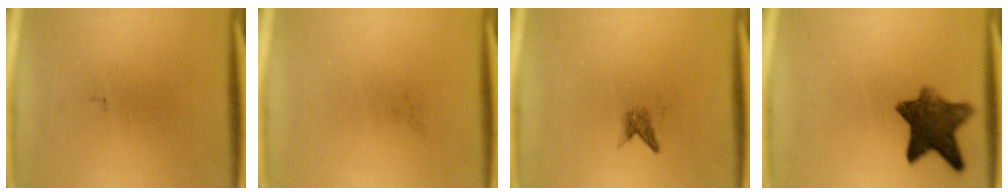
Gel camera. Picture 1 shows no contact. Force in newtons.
{"total": 0.0}
{"total": 1.3}
{"total": 9.2}